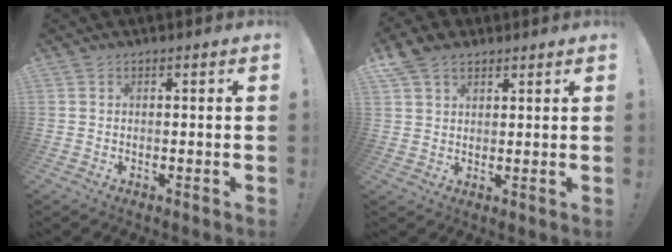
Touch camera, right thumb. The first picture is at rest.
{"total": 6.8, "force": [4.3, 4.2, 3.1], "torque": [-0.058, -0.009, 0.086]}